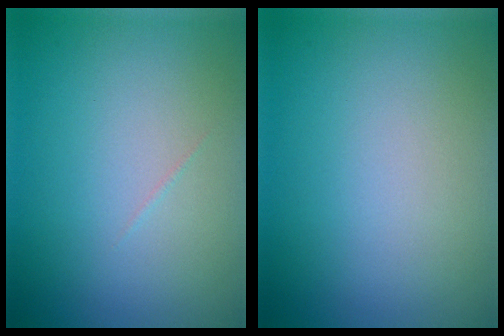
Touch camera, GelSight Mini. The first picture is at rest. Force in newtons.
{"total": 0.0}